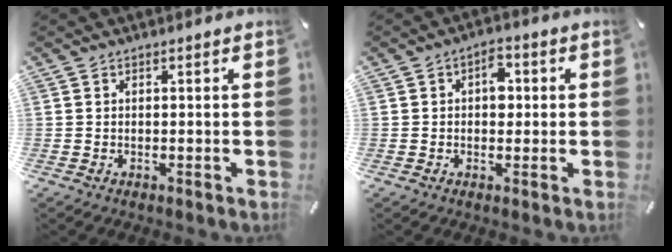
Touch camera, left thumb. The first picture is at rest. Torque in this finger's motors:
{"motor_torque": [0.64, 1.00, 0.47, -0.26, 0.15]}